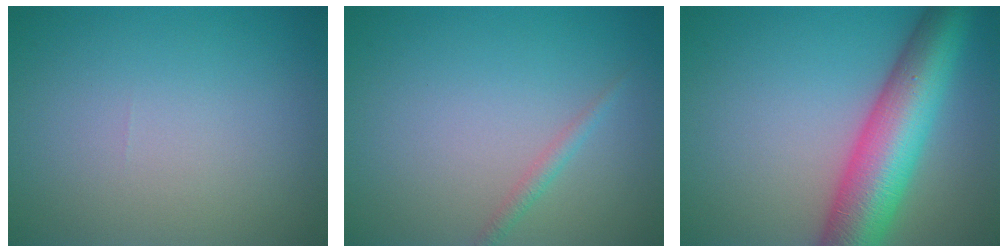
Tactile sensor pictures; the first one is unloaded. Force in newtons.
{"total": 1.1, "press": 1.1, "slide": 0.0}
{"total": 10.0, "press": 10.0, "slide": 0.4}